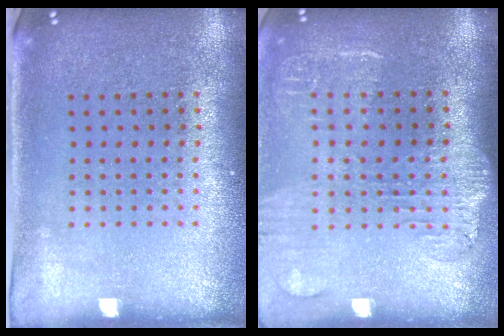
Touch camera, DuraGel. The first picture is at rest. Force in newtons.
{"total": 1.8, "press": 1.6, "slide": 0.9}